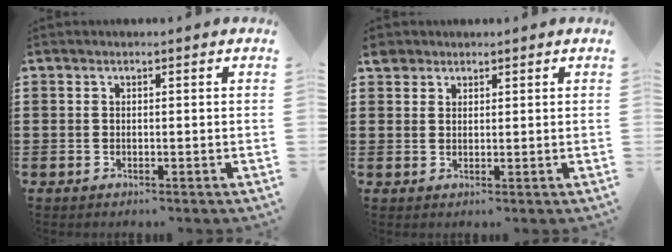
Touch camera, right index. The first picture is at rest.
{"total": 2.3, "force": [1.8, 1.3, 0.2], "torque": [-0.011, 0.009, 0.036]}